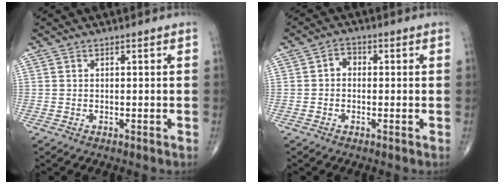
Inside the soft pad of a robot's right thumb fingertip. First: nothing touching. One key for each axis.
{"total": 2.5, "fx": -0.1, "fy": 2.0, "fz": 1.5, "tx": -0.010, "ty": 0.014, "tz": -0.011}